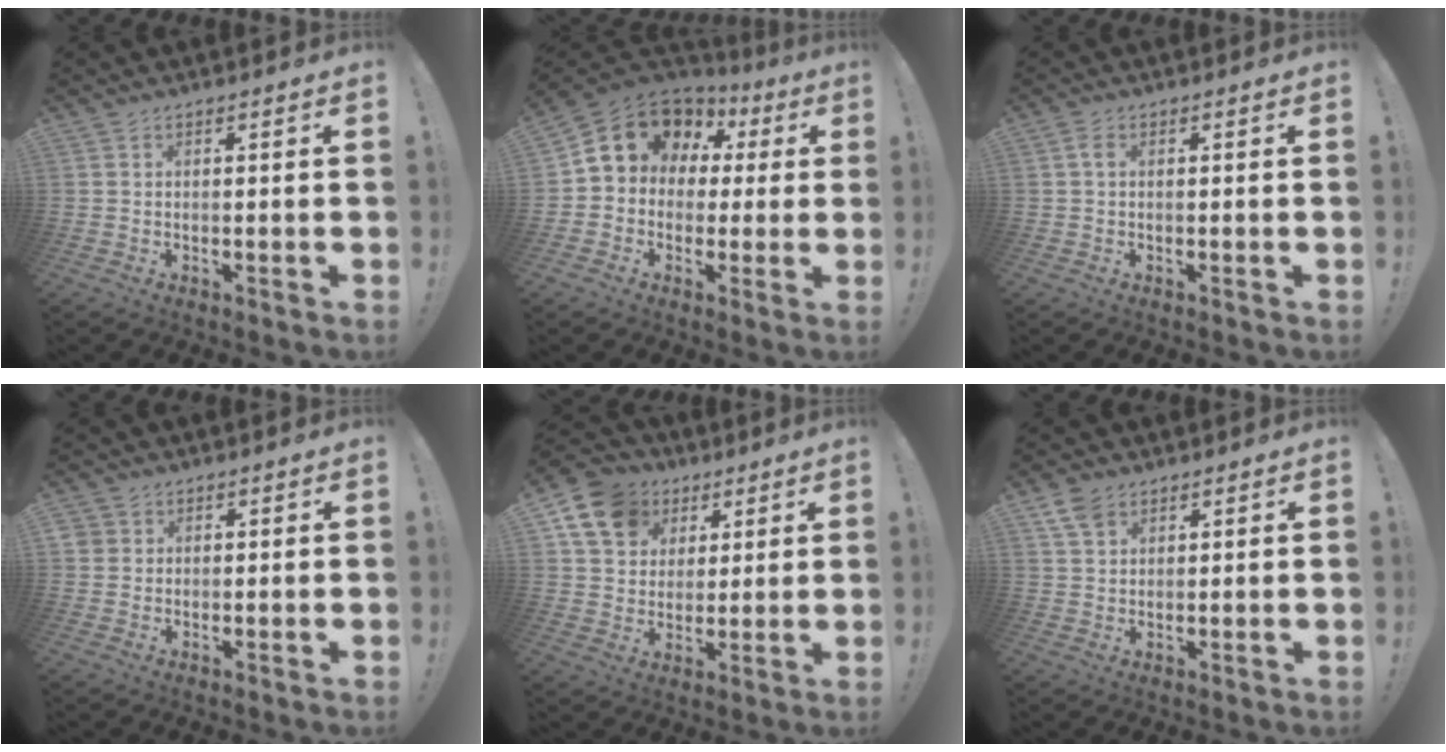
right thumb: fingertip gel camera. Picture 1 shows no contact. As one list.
[{"total": 11.1, "force": [4.2, 9.2, 4.4], "torque": [-0.066, -0.026, 0.088]}, {"total": 1.9, "force": [0.2, 1.0, 1.6], "torque": [-0.033, 0.006, 0.003]}, {"total": 2.4, "force": [0.8, 2.2, 0.5], "torque": [-0.007, 0.000, 0.015]}, {"total": 13.8, "force": [6.3, 10.8, 5.8], "torque": [-0.086, -0.031, 0.125]}, {"total": 5.1, "force": [3.2, 3.1, 2.5], "torque": [-0.045, -0.009, 0.062]}]